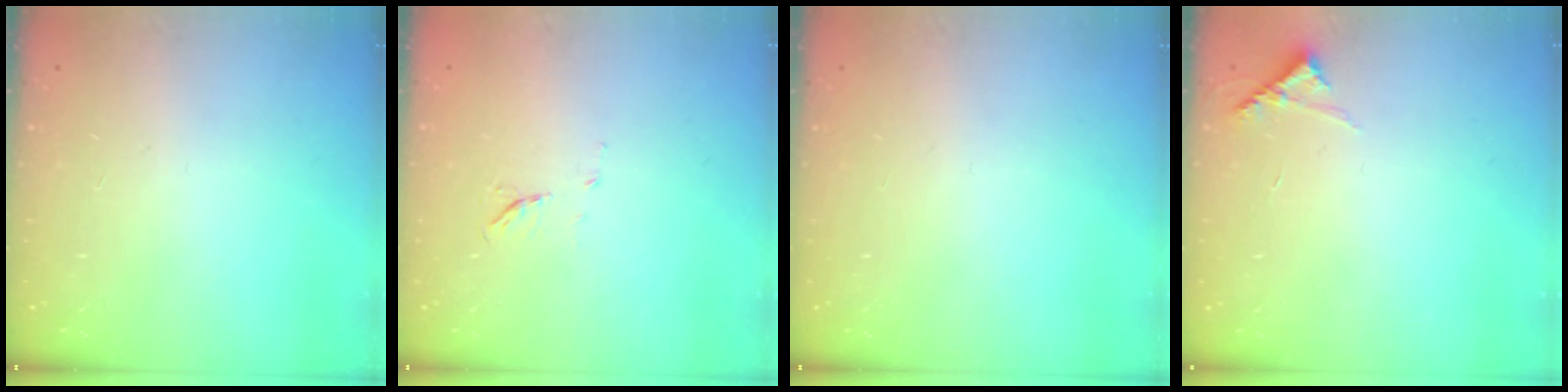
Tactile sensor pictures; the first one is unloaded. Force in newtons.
{"total": 4.9, "press": 4.8, "slide": 1.3}
{"total": 0.0}
{"total": 5.4, "press": 5.4, "slide": 0.4}